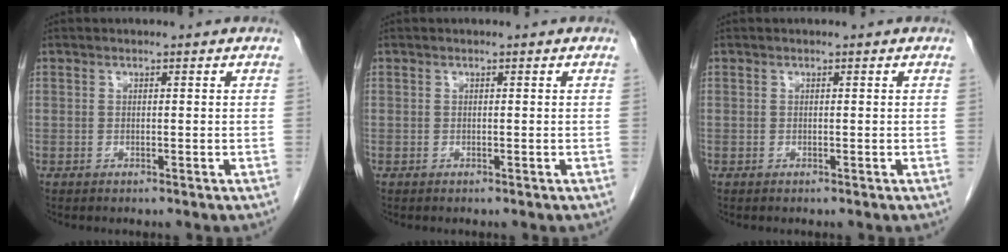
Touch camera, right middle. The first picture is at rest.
{"total": 0.0}
{"total": 0.0}